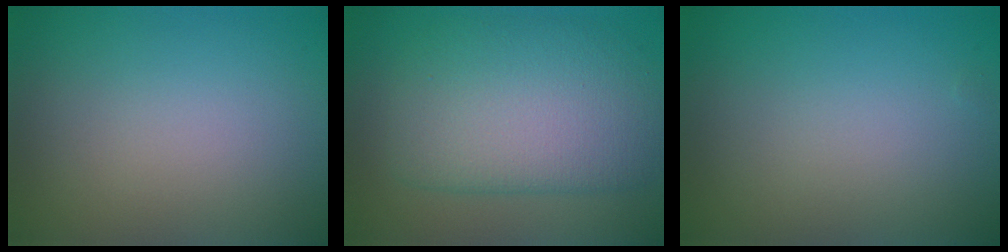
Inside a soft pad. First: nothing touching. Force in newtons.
{"total": 7.9, "press": 7.8, "slide": 0.3}
{"total": 0.0}